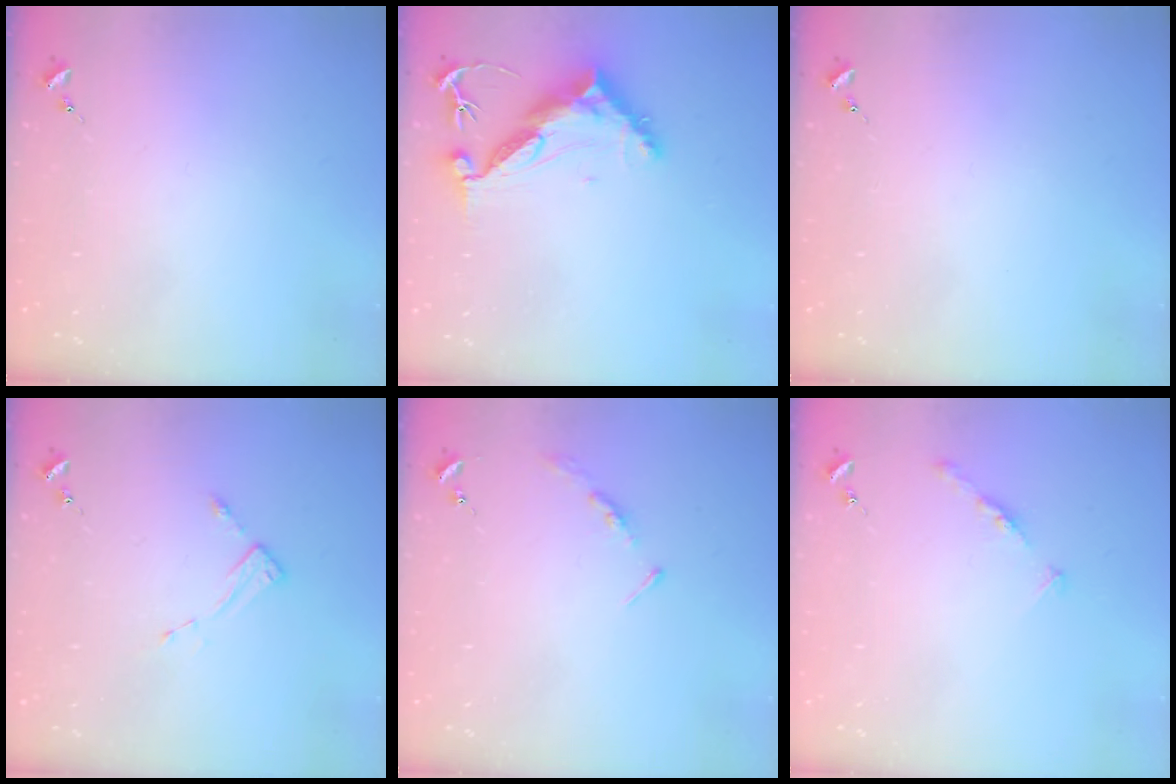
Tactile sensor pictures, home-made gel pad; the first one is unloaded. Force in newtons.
{"total": 10.7, "press": 10.6, "slide": 0.9}
{"total": 0.0}
{"total": 2.7, "press": 2.7, "slide": 0.4}
{"total": 3.5, "press": 3.5, "slide": 0.4}
{"total": 4.8, "press": 4.7, "slide": 0.5}